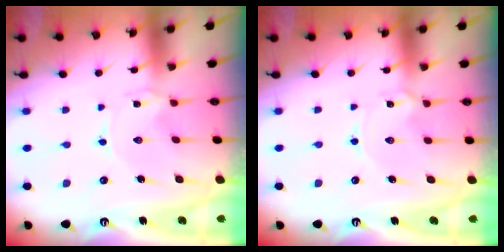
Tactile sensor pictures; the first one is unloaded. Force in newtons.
{"total": 1.5, "press": 1.5, "slide": 0.2}